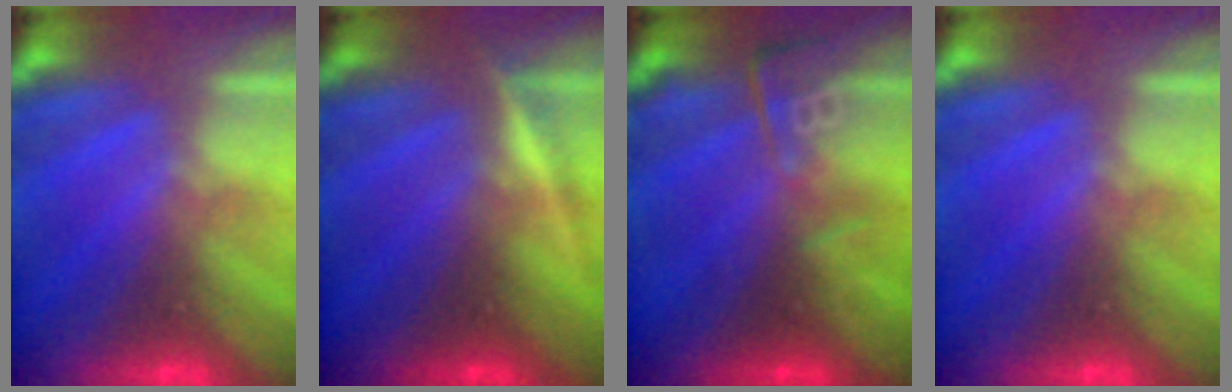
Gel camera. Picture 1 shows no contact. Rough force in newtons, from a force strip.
{"total": 3.8}
{"total": 2.7}
{"total": 0.0}